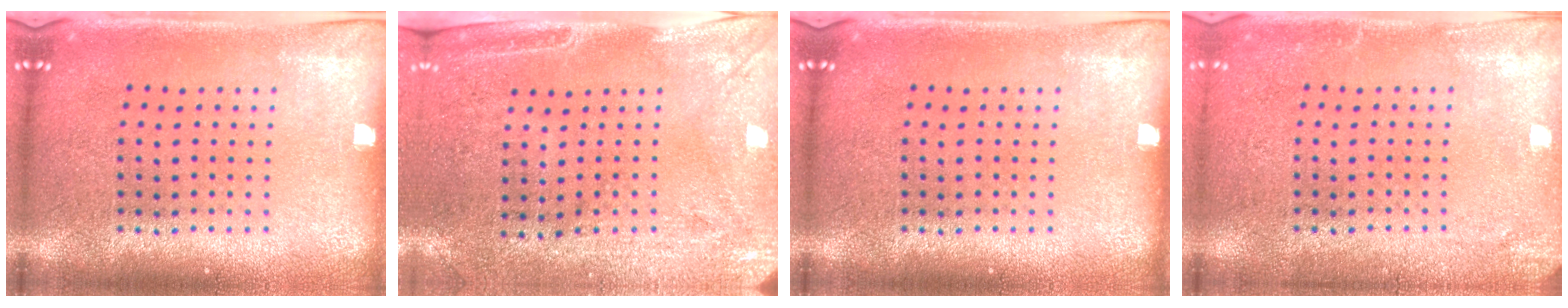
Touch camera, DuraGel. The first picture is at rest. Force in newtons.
{"total": 3.0, "press": 2.5, "slide": 1.6}
{"total": 0.0}
{"total": 1.8, "press": 1.8, "slide": 0.2}